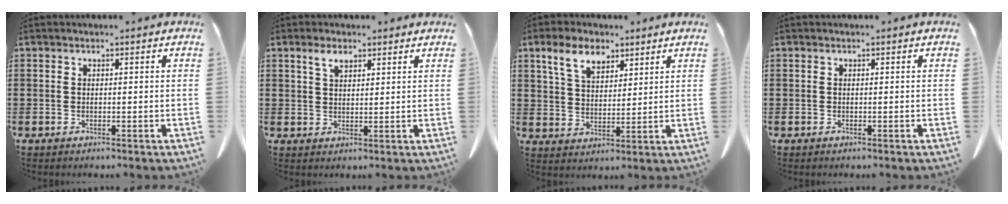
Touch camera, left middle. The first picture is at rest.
{"total": 3.3, "force": [2.2, 1.4, 2.1], "torque": [-0.039, 0.003, 0.037]}
{"total": 7.0, "force": [4.6, 3.8, 3.6], "torque": [-0.081, 0.005, 0.083]}
{"total": 0.0}